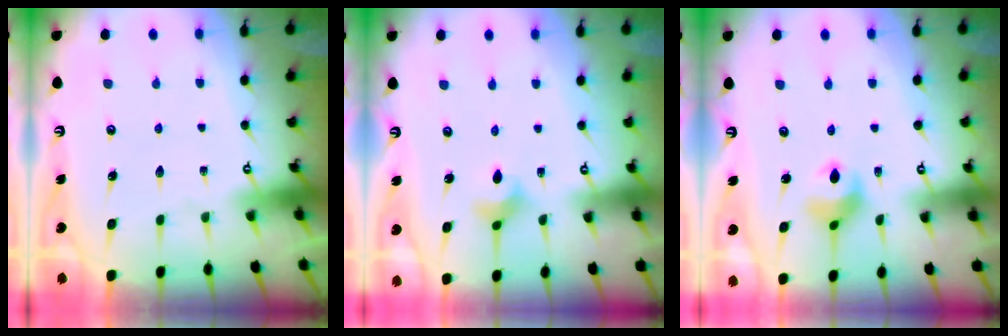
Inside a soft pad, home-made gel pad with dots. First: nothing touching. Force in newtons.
{"total": 3.8, "press": 3.8, "slide": 0.5}
{"total": 6.5, "press": 6.5, "slide": 0.5}